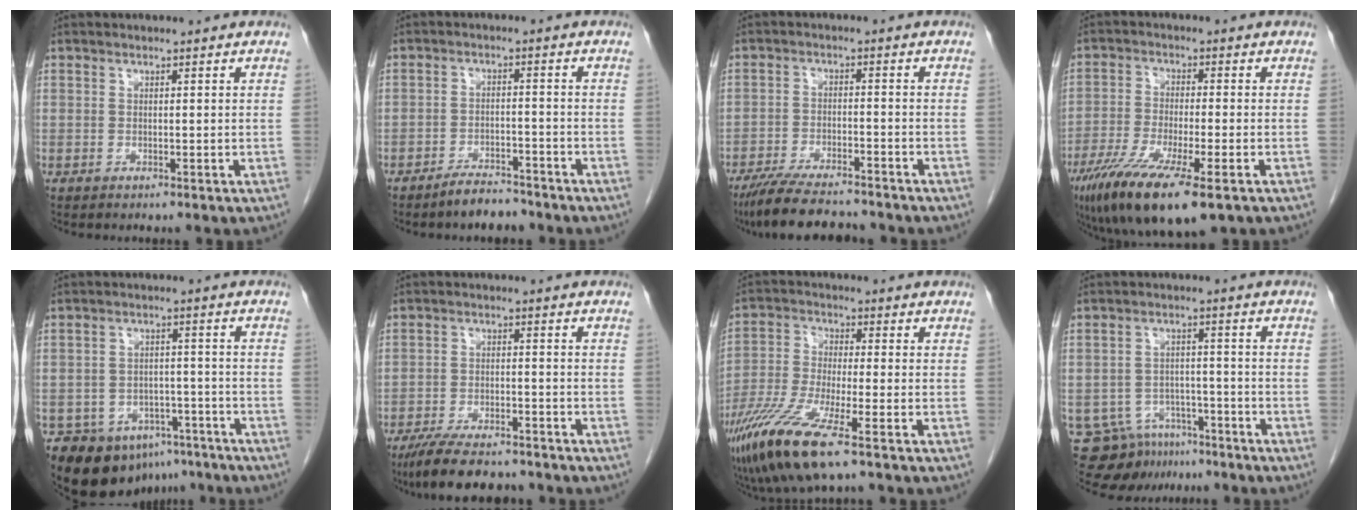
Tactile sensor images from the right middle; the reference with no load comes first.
{"total": 4.7, "force": [-4.1, 1.3, 1.7], "torque": [-0.036, -0.003, -0.067]}
{"total": 10.9, "force": [-9.6, 1.5, 5.0], "torque": [-0.089, -0.023, -0.153]}
{"total": 13.9, "force": [-8.5, 2.2, 10.8], "torque": [-0.205, -0.041, -0.142]}
{"total": 11.7, "force": [-8.1, 7.4, 3.9], "torque": [-0.058, 0.022, -0.113]}
{"total": 10.8, "force": [-9.2, 2.6, 5.1], "torque": [-0.092, -0.018, -0.145]}
{"total": 12.1, "force": [-7.1, 1.2, 9.7], "torque": [-0.212, -0.032, -0.135]}
{"total": 10.6, "force": [-8.4, 6.1, 2.1], "torque": [-0.044, 0.011, -0.120]}